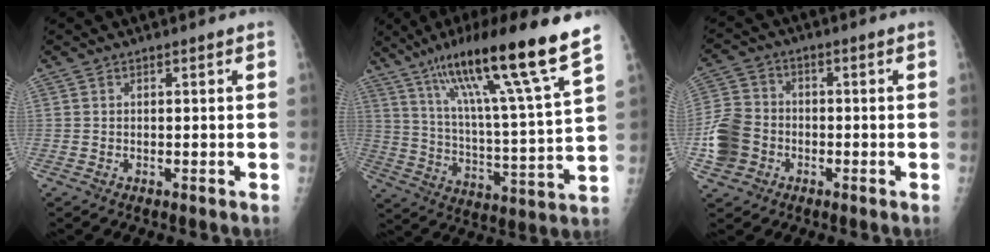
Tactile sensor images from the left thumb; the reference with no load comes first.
{"total": 22.0, "force": [14.2, 1.8, 16.7], "torque": [-0.258, -0.049, 0.236]}
{"total": 9.4, "force": [-2.7, 7.8, 4.5], "torque": [-0.083, 0.017, -0.054]}